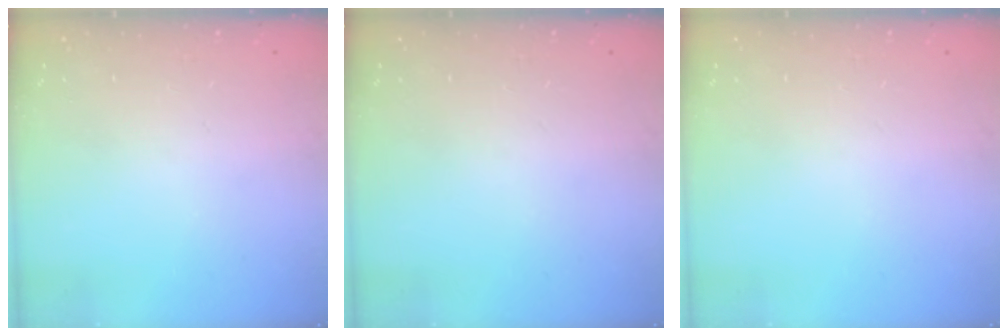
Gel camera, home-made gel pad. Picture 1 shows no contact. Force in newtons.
{"total": 0.0}
{"total": 0.0}